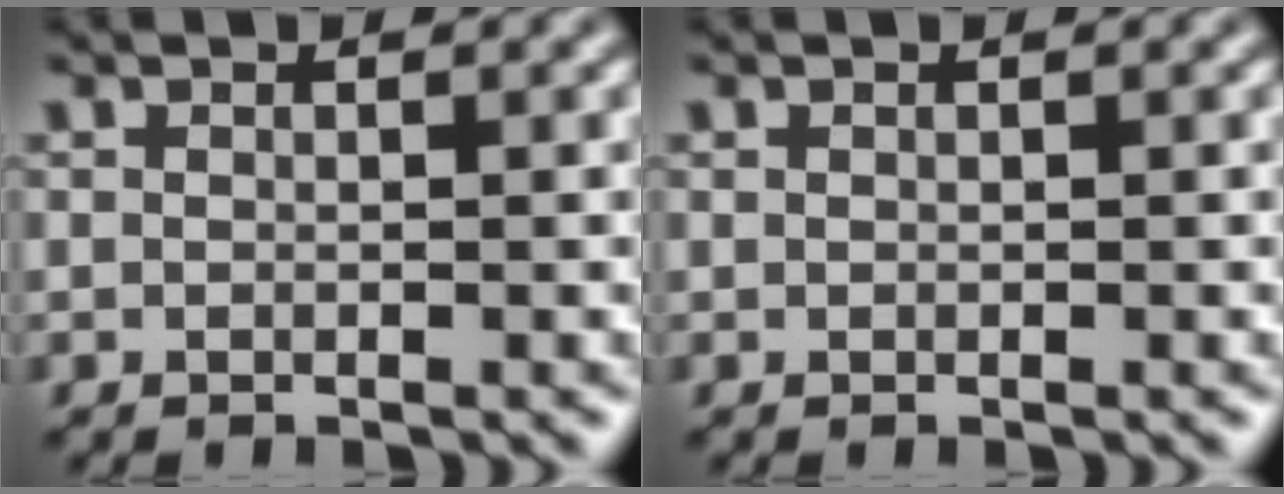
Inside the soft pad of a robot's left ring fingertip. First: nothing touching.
{"total": 0.0}